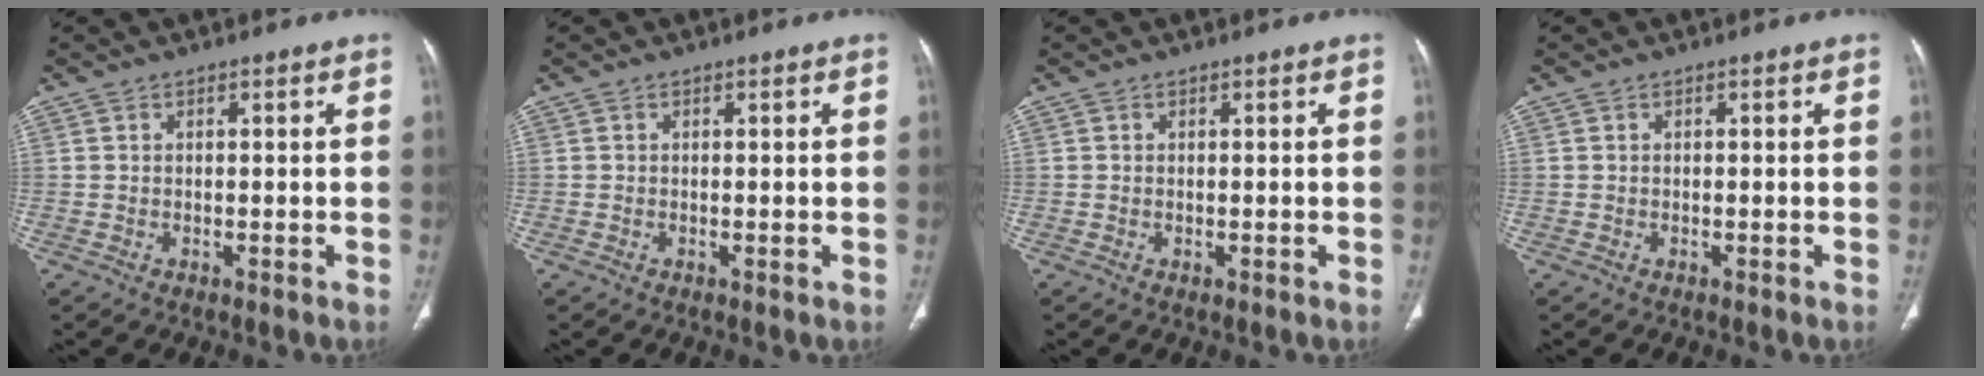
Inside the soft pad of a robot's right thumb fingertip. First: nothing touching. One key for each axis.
{"total": 0.0}
{"total": 0.0}
{"total": 0.0}